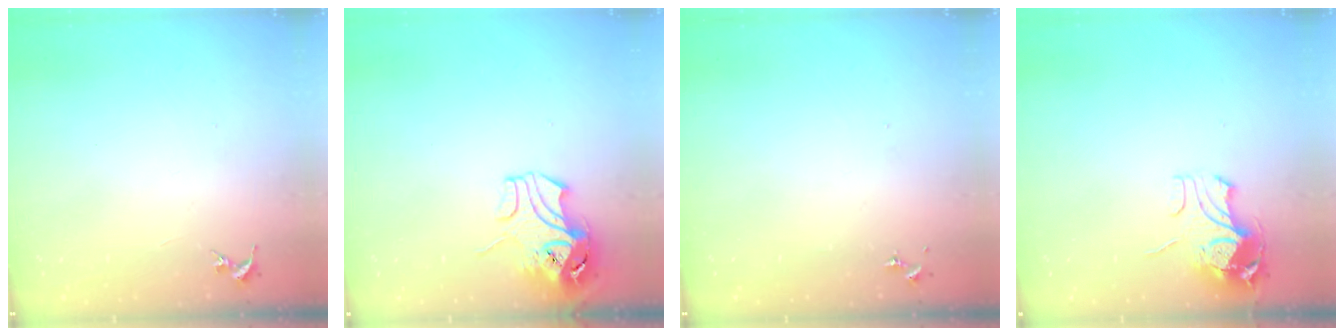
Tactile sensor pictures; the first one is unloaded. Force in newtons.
{"total": 10.3, "press": 10.2, "slide": 1.6}
{"total": 0.0}
{"total": 10.8, "press": 10.8, "slide": 1.2}